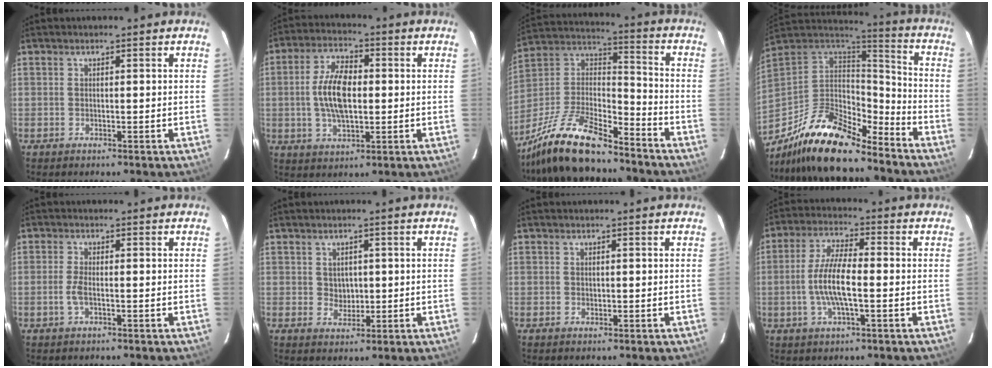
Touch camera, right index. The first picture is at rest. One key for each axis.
{"total": 10.3, "fx": 0.0, "fy": 5.1, "fz": 9.0, "tx": -0.177, "ty": 0.010, "tz": 0.002}
{"total": 18.7, "fx": -14.5, "fy": 5.1, "fz": 10.7, "tx": -0.232, "ty": -0.002, "tz": -0.265}
{"total": 20.3, "fx": -16.0, "fy": 6.6, "fz": 10.6, "tx": -0.221, "ty": -0.009, "tz": -0.291}
{"total": 2.4, "fx": -0.7, "fy": 0.6, "fz": 2.2, "tx": -0.049, "ty": -0.002, "tz": -0.014}
{"total": 2.9, "fx": 0.5, "fy": 2.7, "fz": 0.9, "tx": -0.012, "ty": 0.002, "tz": 0.014}
{"total": 0.5, "fx": 0.2, "fy": 0.5, "fz": 0.0, "tx": 0.000, "ty": 0.000, "tz": 0.006}
{"total": 8.8, "fx": -1.6, "fy": 2.3, "fz": 8.4, "tx": -0.169, "ty": 0.001, "tz": -0.033}